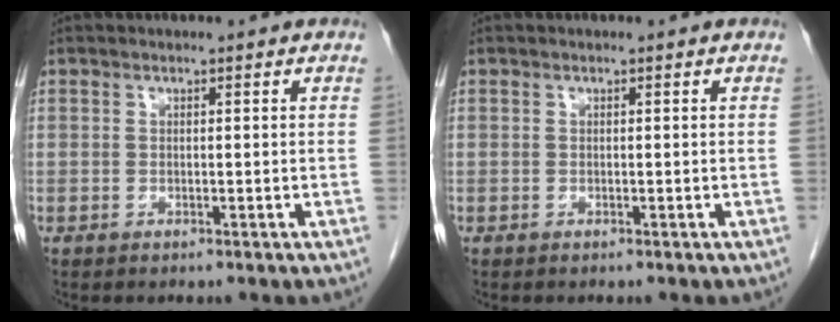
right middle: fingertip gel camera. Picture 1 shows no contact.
{"total": 0.0}